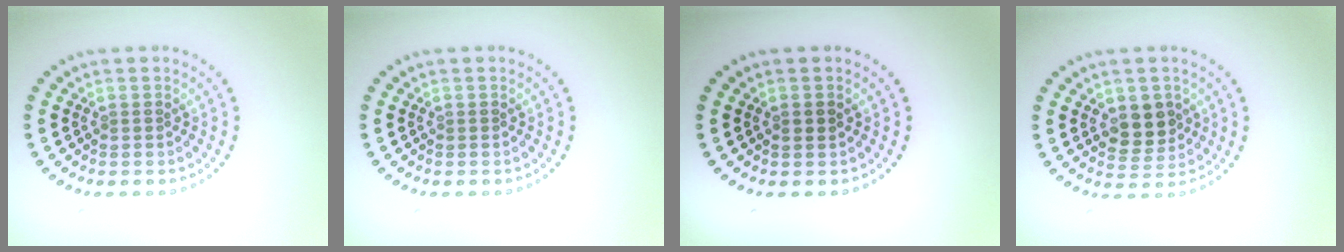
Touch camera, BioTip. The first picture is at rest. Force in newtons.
{"total": 0.0}
{"total": 0.8, "press": 0.8, "slide": 0.3}
{"total": 3.2, "press": 3.1, "slide": 0.8}